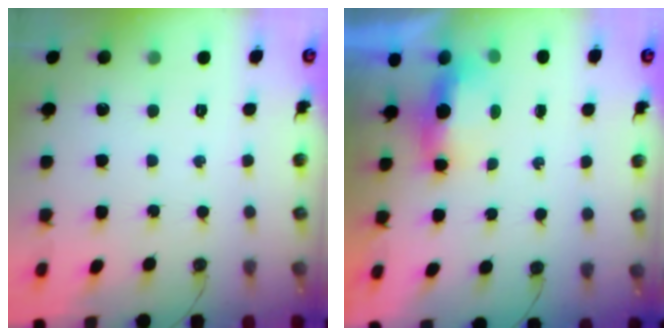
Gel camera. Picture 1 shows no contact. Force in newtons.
{"total": 5.1, "press": 4.9, "slide": 1.2}